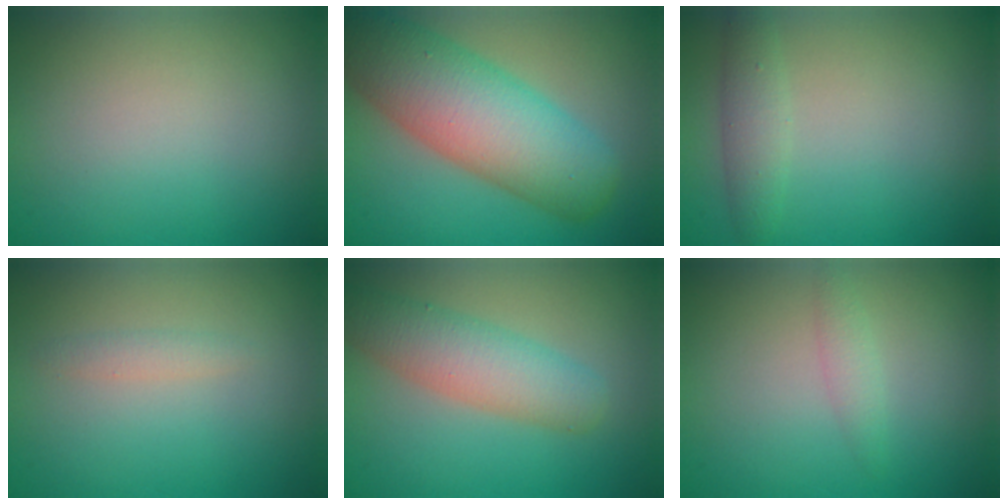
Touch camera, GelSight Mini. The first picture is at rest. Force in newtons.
{"total": 10.2, "press": 10.2, "slide": 0.4}
{"total": 2.1, "press": 2.1, "slide": 0.1}
{"total": 1.0, "press": 1.0, "slide": 0.0}
{"total": 4.8, "press": 4.8, "slide": 0.2}
{"total": 1.2, "press": 1.2, "slide": 0.0}